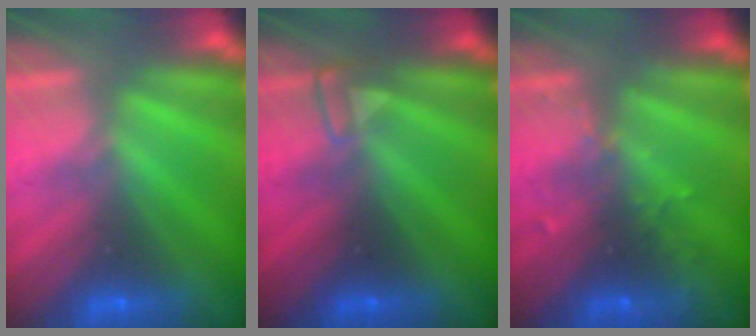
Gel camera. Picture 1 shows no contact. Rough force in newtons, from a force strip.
{"total": 3.3}
{"total": 2.9}